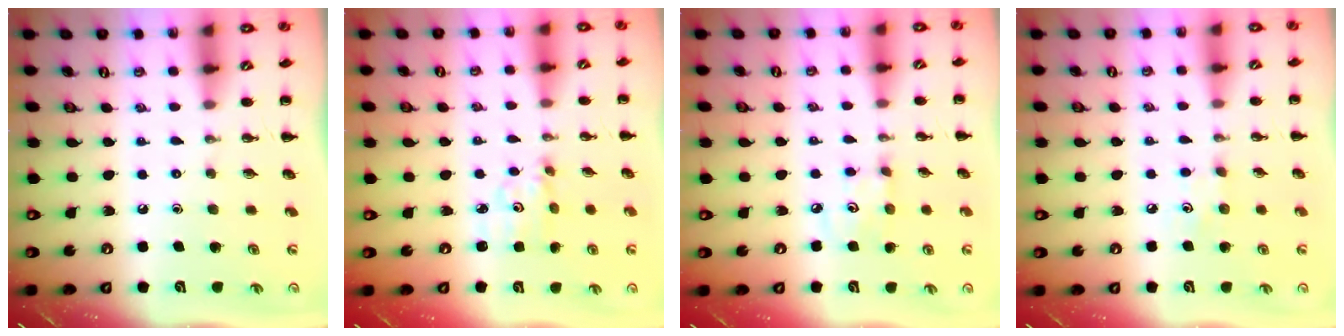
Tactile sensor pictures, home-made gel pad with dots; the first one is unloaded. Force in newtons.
{"total": 2.7, "press": 2.7, "slide": 0.3}
{"total": 3.4, "press": 3.3, "slide": 1.0}
{"total": 4.5, "press": 4.3, "slide": 1.3}